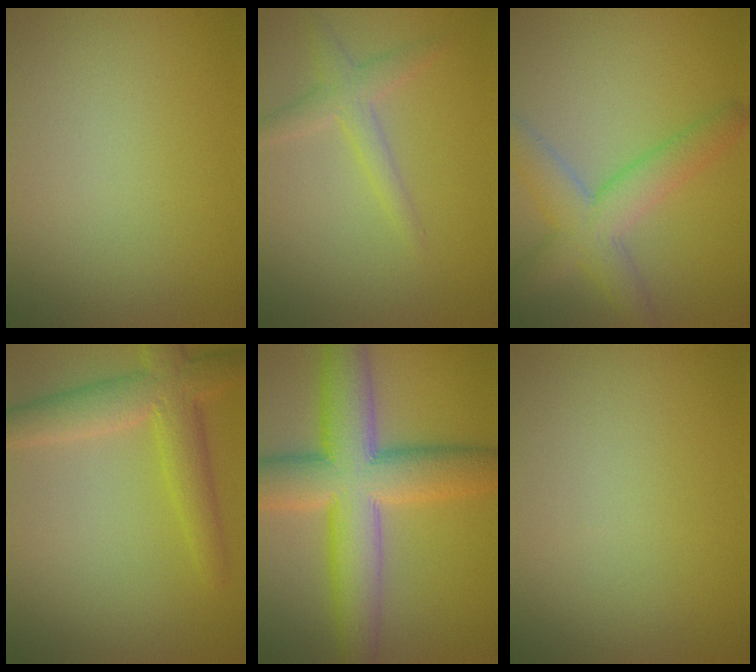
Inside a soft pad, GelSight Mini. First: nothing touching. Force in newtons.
{"total": 2.3, "press": 2.3, "slide": 0.0}
{"total": 5.1, "press": 5.1, "slide": 0.2}
{"total": 4.8, "press": 4.8, "slide": 0.2}
{"total": 10.8, "press": 10.8, "slide": 0.4}
{"total": 0.0}